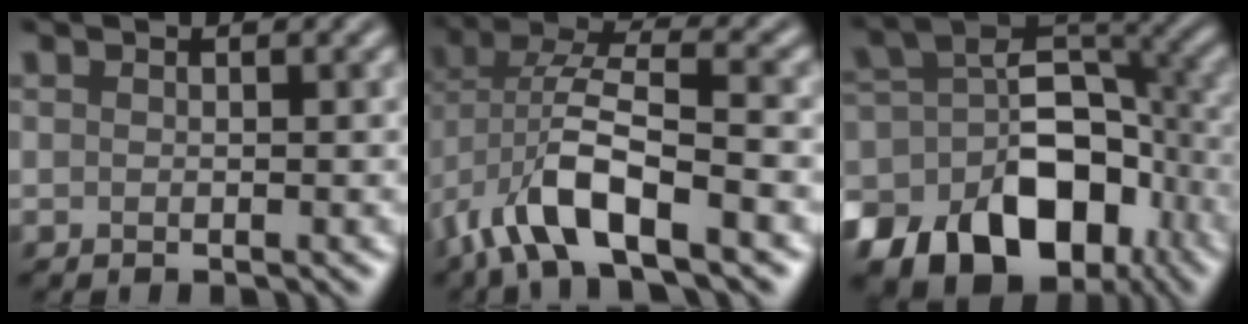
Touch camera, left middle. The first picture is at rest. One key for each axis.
{"total": 9.2, "fx": -4.5, "fy": 3.3, "fz": 7.3, "tx": -0.153, "ty": 0.008, "tz": -0.090}
{"total": 13.9, "fx": -6.4, "fy": 9.3, "fz": 8.1, "tx": -0.148, "ty": -0.008, "tz": -0.103}